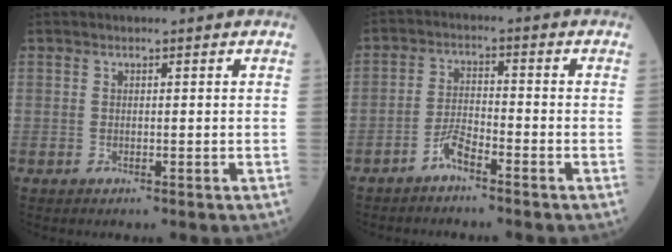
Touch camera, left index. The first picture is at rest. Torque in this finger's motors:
{"motor_torque": [0.24, 0.36, 0.05, 0.01]}